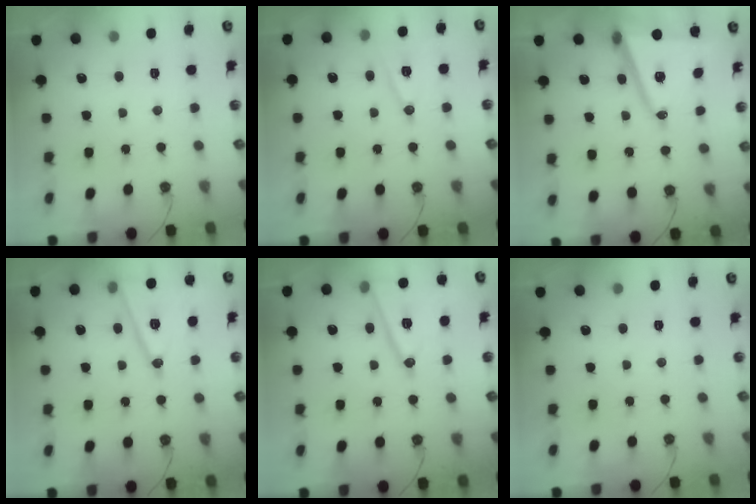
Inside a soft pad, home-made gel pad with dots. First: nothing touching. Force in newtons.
{"total": 10.4, "press": 9.8, "slide": 3.5}
{"total": 13.1, "press": 12.8, "slide": 2.8}
{"total": 14.8, "press": 14.4, "slide": 3.4}
{"total": 15.3, "press": 14.9, "slide": 3.3}
{"total": 0.0}